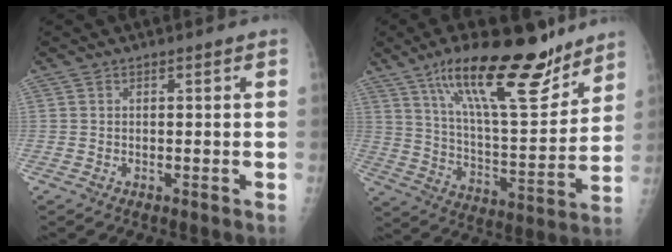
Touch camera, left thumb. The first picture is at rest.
{"total": 22.8, "force": [15.3, 6.8, 15.5], "torque": [-0.222, -0.073, 0.256]}